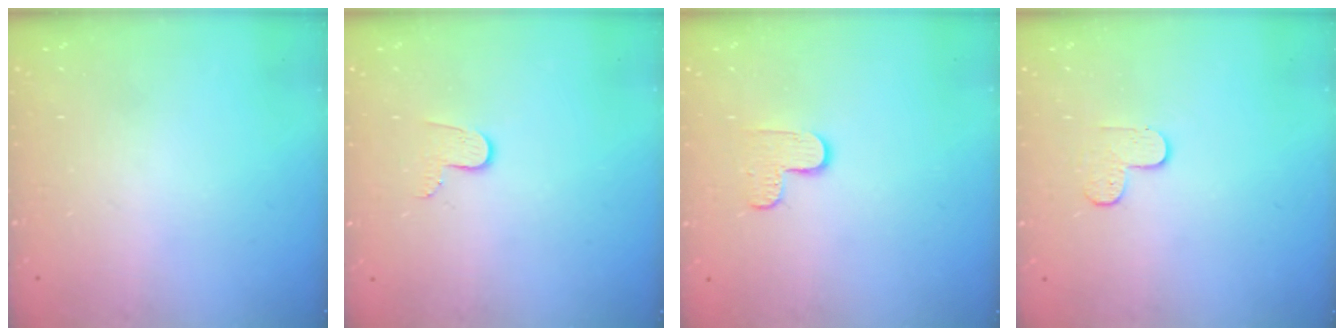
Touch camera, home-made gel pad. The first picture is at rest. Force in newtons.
{"total": 5.5, "press": 5.5, "slide": 0.5}
{"total": 4.6, "press": 4.5, "slide": 0.5}
{"total": 4.3, "press": 4.3, "slide": 0.5}